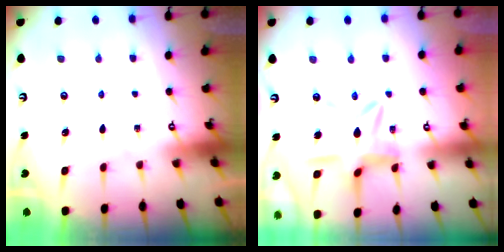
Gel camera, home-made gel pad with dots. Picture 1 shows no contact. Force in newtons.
{"total": 9.9, "press": 9.8, "slide": 0.8}